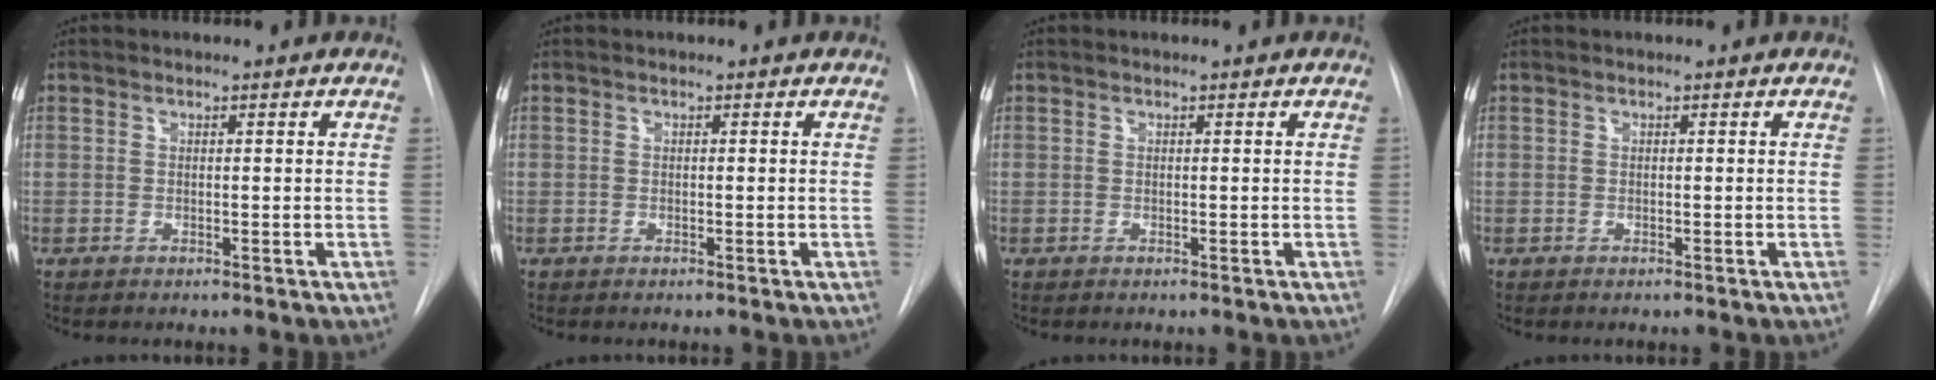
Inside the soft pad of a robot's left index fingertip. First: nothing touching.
{"total": 1.0, "force": [-1.0, 0.0, -0.1], "torque": [0.007, -0.005, -0.017]}
{"total": 0.0}
{"total": 0.0}